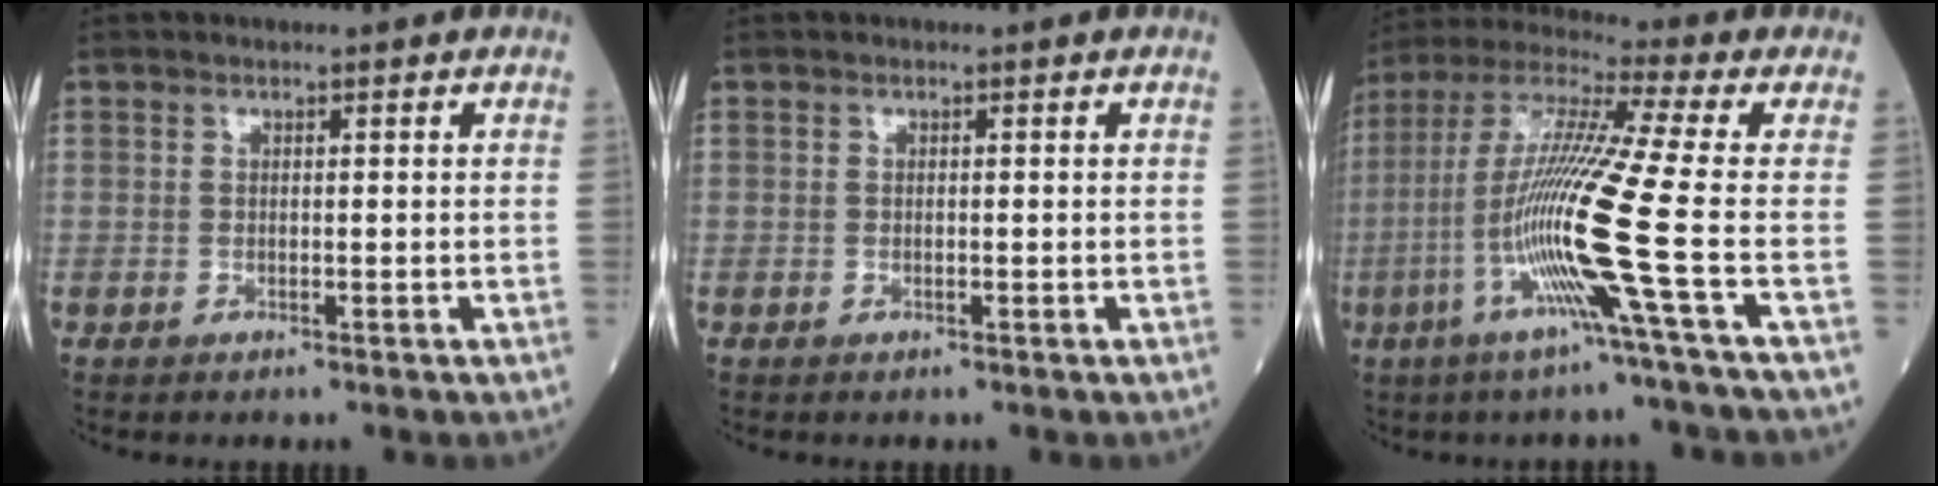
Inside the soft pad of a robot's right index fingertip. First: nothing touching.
{"total": 0.0}
{"total": 15.3, "force": [-4.8, -2.6, 14.3], "torque": [-0.294, -0.018, -0.106]}